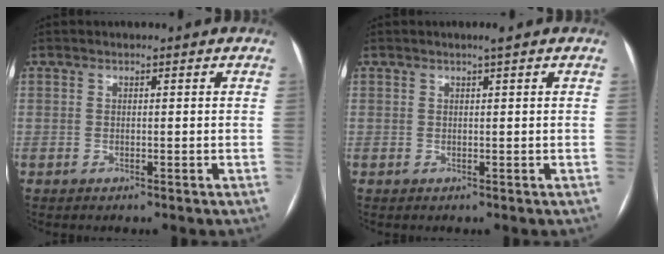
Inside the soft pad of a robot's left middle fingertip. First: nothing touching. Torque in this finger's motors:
{"motor_torque": [0.20, -0.10, -0.07, 0.00]}